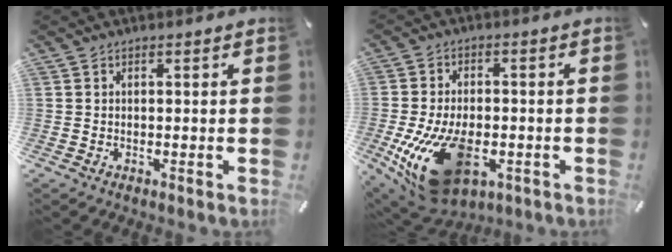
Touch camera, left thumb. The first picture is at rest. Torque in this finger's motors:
{"motor_torque": [1.29, 3.71, 2.02, 0.75, 0.39]}